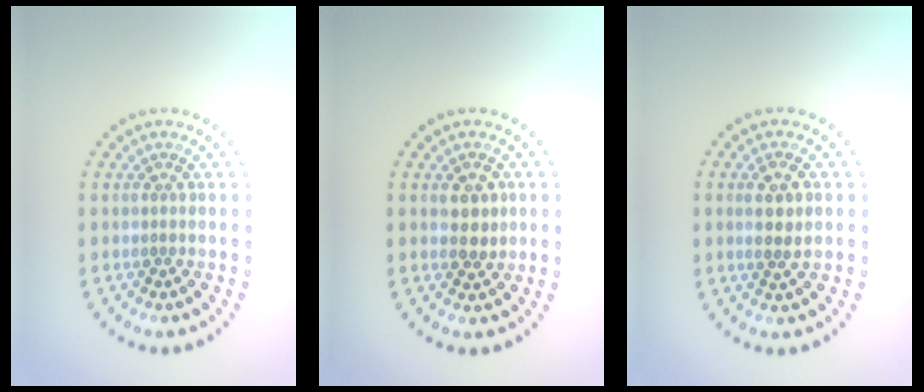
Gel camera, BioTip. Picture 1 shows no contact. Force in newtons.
{"total": 2.5, "press": 2.4, "slide": 0.4}
{"total": 1.9, "press": 1.8, "slide": 0.6}